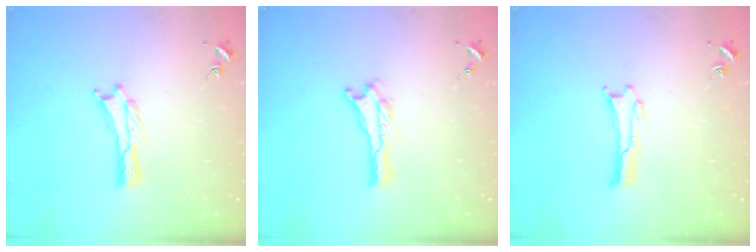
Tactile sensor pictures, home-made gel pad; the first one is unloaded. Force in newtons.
{"total": 0.0}
{"total": 0.0}